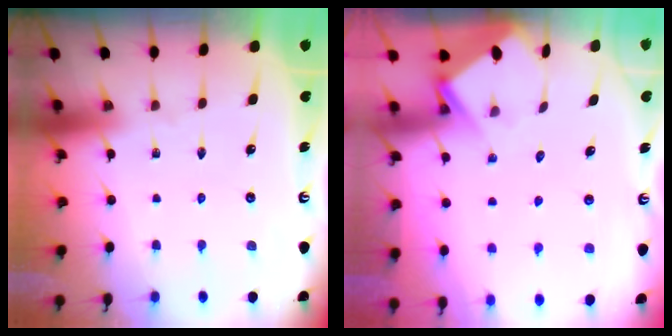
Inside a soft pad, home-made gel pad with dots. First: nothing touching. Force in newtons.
{"total": 3.9, "press": 3.9, "slide": 0.4}